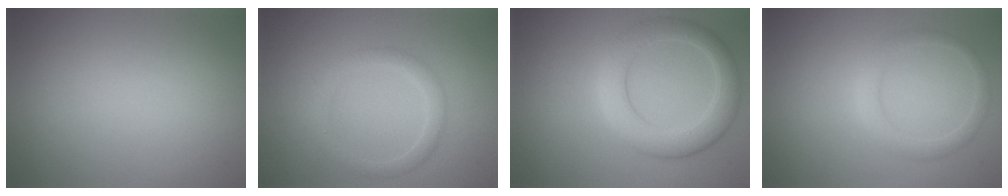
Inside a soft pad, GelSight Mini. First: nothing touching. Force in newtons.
{"total": 2.0, "press": 2.0, "slide": 0.1}
{"total": 5.0, "press": 5.0, "slide": 0.2}
{"total": 2.1, "press": 2.0, "slide": 0.3}